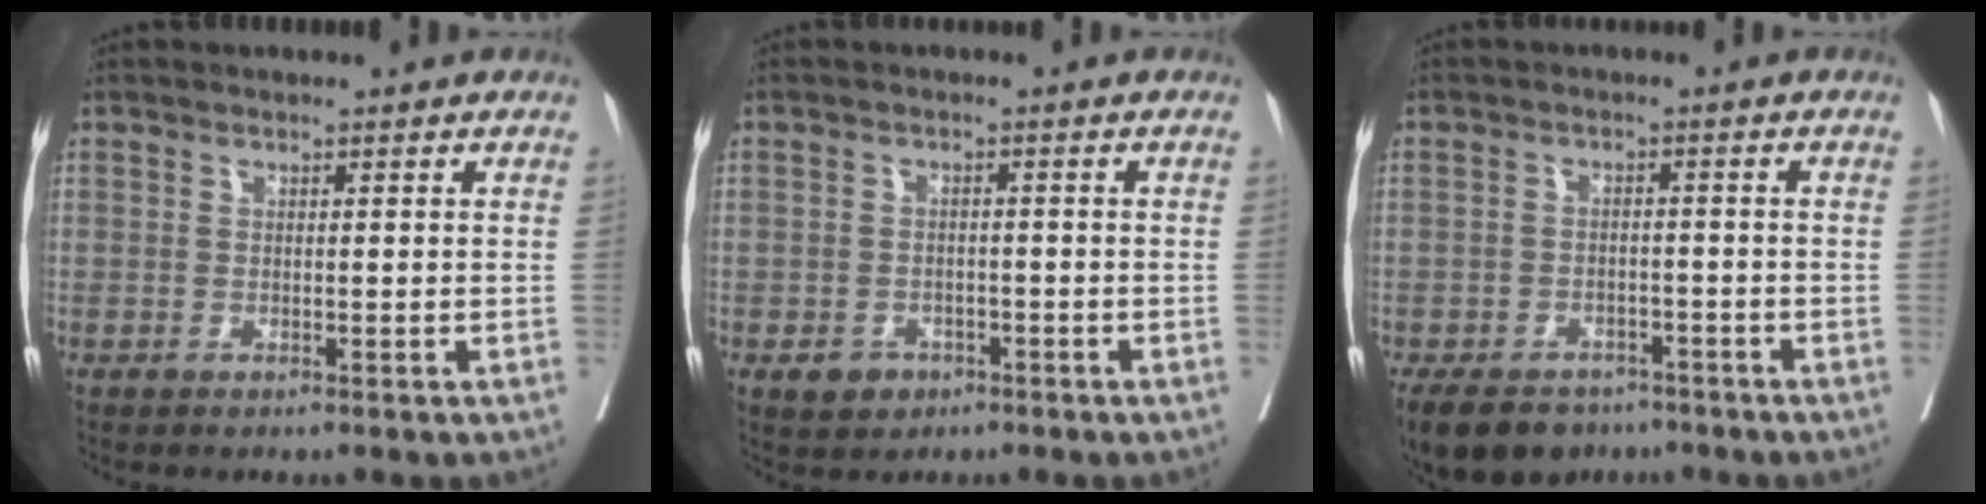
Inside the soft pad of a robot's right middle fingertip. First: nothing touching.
{"total": 3.2, "force": [-1.8, 2.5, 1.1], "torque": [-0.011, 0.007, -0.020]}
{"total": 11.6, "force": [-8.4, 6.8, 4.0], "torque": [-0.090, -0.012, -0.116]}